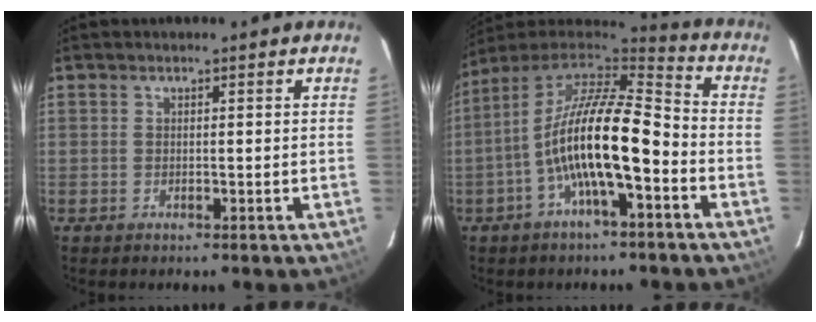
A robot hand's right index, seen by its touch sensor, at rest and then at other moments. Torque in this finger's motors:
{"motor_torque": [2.09, -0.05, 1.05, 0.21]}